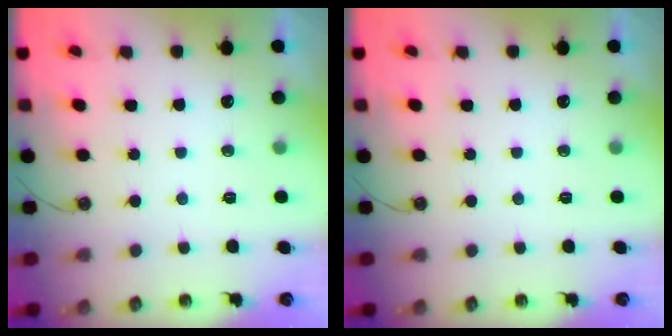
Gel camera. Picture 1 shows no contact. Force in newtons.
{"total": 0.0}